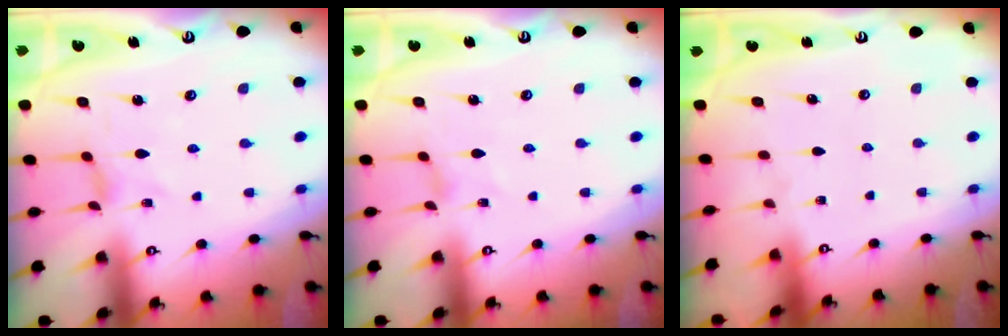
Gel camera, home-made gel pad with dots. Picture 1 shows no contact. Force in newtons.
{"total": 0.0}
{"total": 0.0}